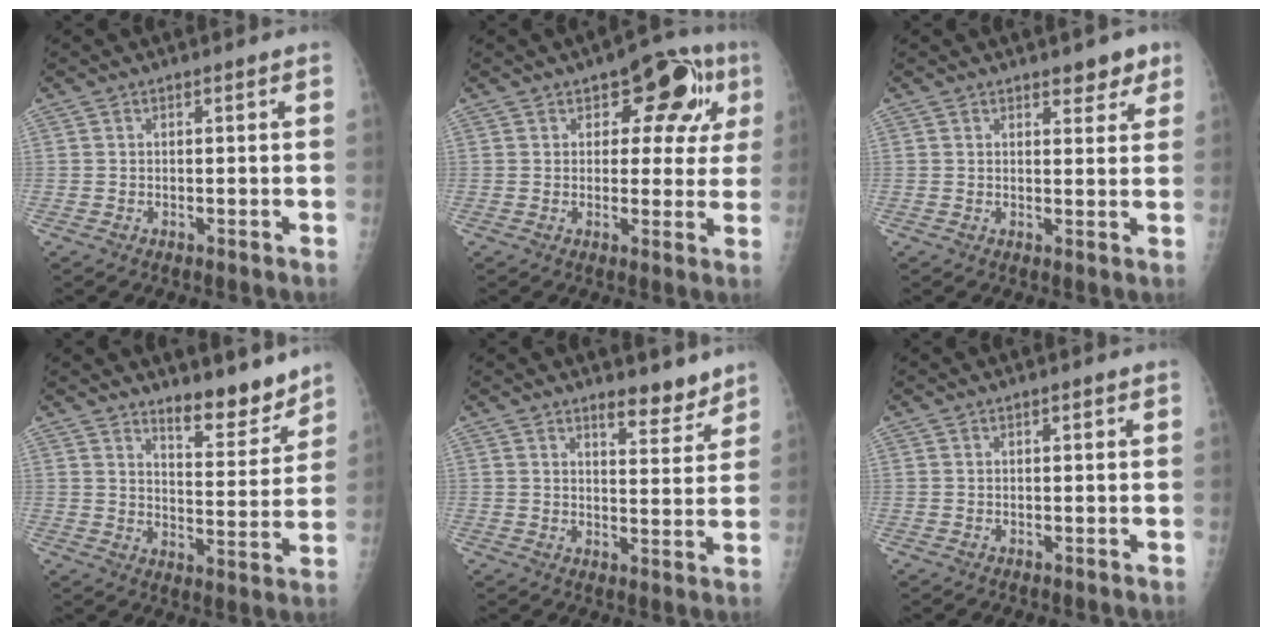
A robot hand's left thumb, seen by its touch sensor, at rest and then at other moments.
{"total": 11.6, "force": [4.6, 6.5, 8.4], "torque": [-0.050, 0.003, 0.052]}
{"total": 4.0, "force": [2.8, 2.0, 2.2], "torque": [-0.001, -0.014, 0.035]}
{"total": 8.9, "force": [7.7, 2.5, 3.8], "torque": [-0.027, -0.069, 0.123]}
{"total": 5.8, "force": [4.8, 2.0, 2.6], "torque": [-0.013, -0.038, 0.069]}
{"total": 0.6, "force": [0.3, 0.2, 0.5], "torque": [-0.008, 0.000, 0.005]}